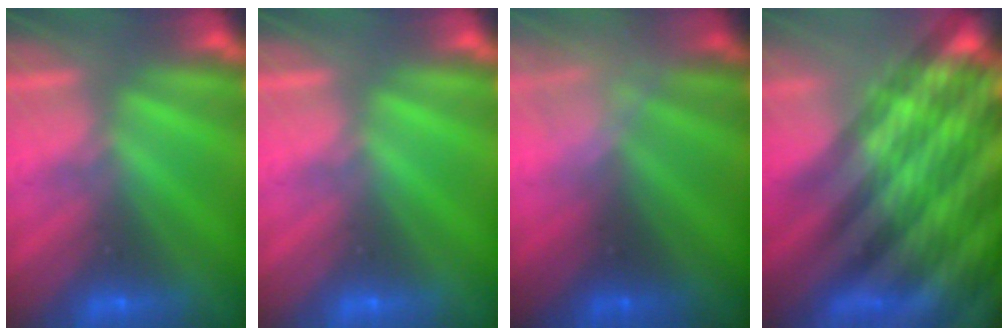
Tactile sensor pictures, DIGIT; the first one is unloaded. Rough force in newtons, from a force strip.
{"total": 0.0}
{"total": 2.3}
{"total": 7.0}